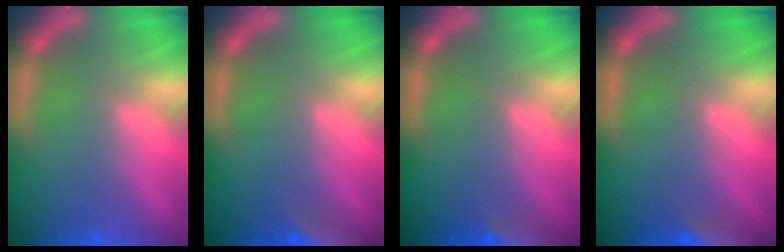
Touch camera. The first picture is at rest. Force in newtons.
{"total": 6.0}
{"total": 8.9}
{"total": 6.5}